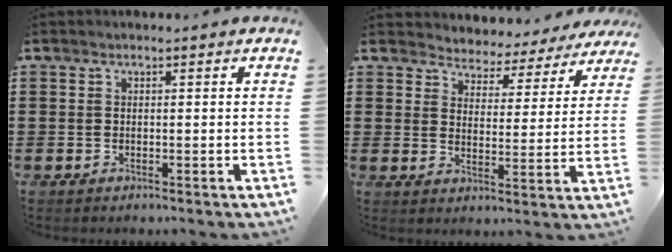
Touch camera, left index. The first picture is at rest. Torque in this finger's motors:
{"motor_torque": [2.14, 0.00, 0.48, 0.00]}